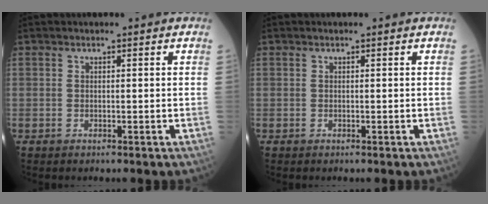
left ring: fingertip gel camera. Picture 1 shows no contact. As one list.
[{"total": 0.0}]